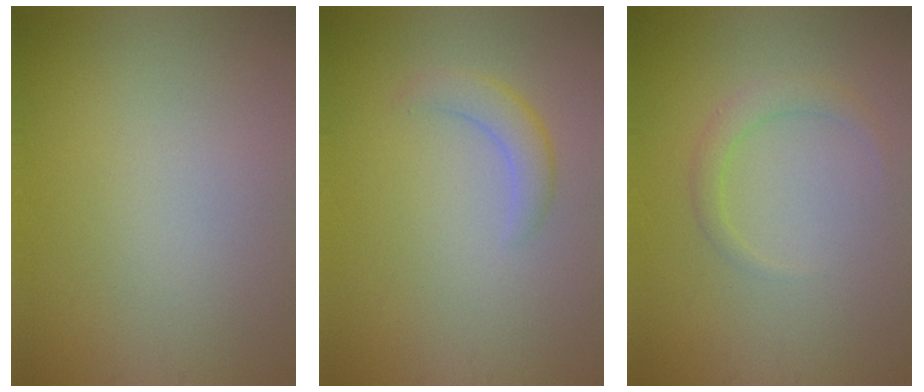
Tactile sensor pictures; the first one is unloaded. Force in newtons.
{"total": 2.1, "press": 2.1, "slide": 0.1}
{"total": 1.7, "press": 1.7, "slide": 0.1}